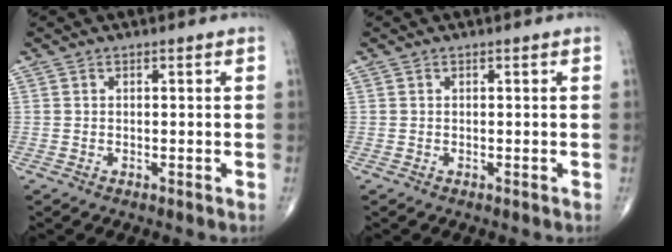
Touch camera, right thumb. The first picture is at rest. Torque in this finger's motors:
{"motor_torque": [0.00, 0.00, 0.00, 0.00, 0.00]}